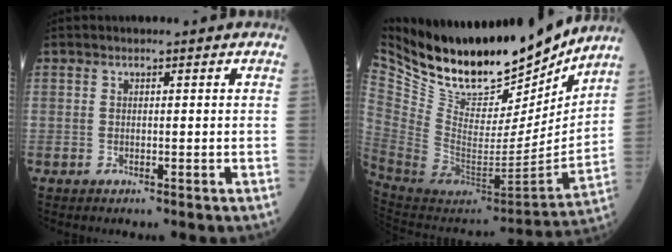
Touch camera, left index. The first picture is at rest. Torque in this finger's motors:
{"motor_torque": [0.98, -1.16, 0.22, 0.05]}